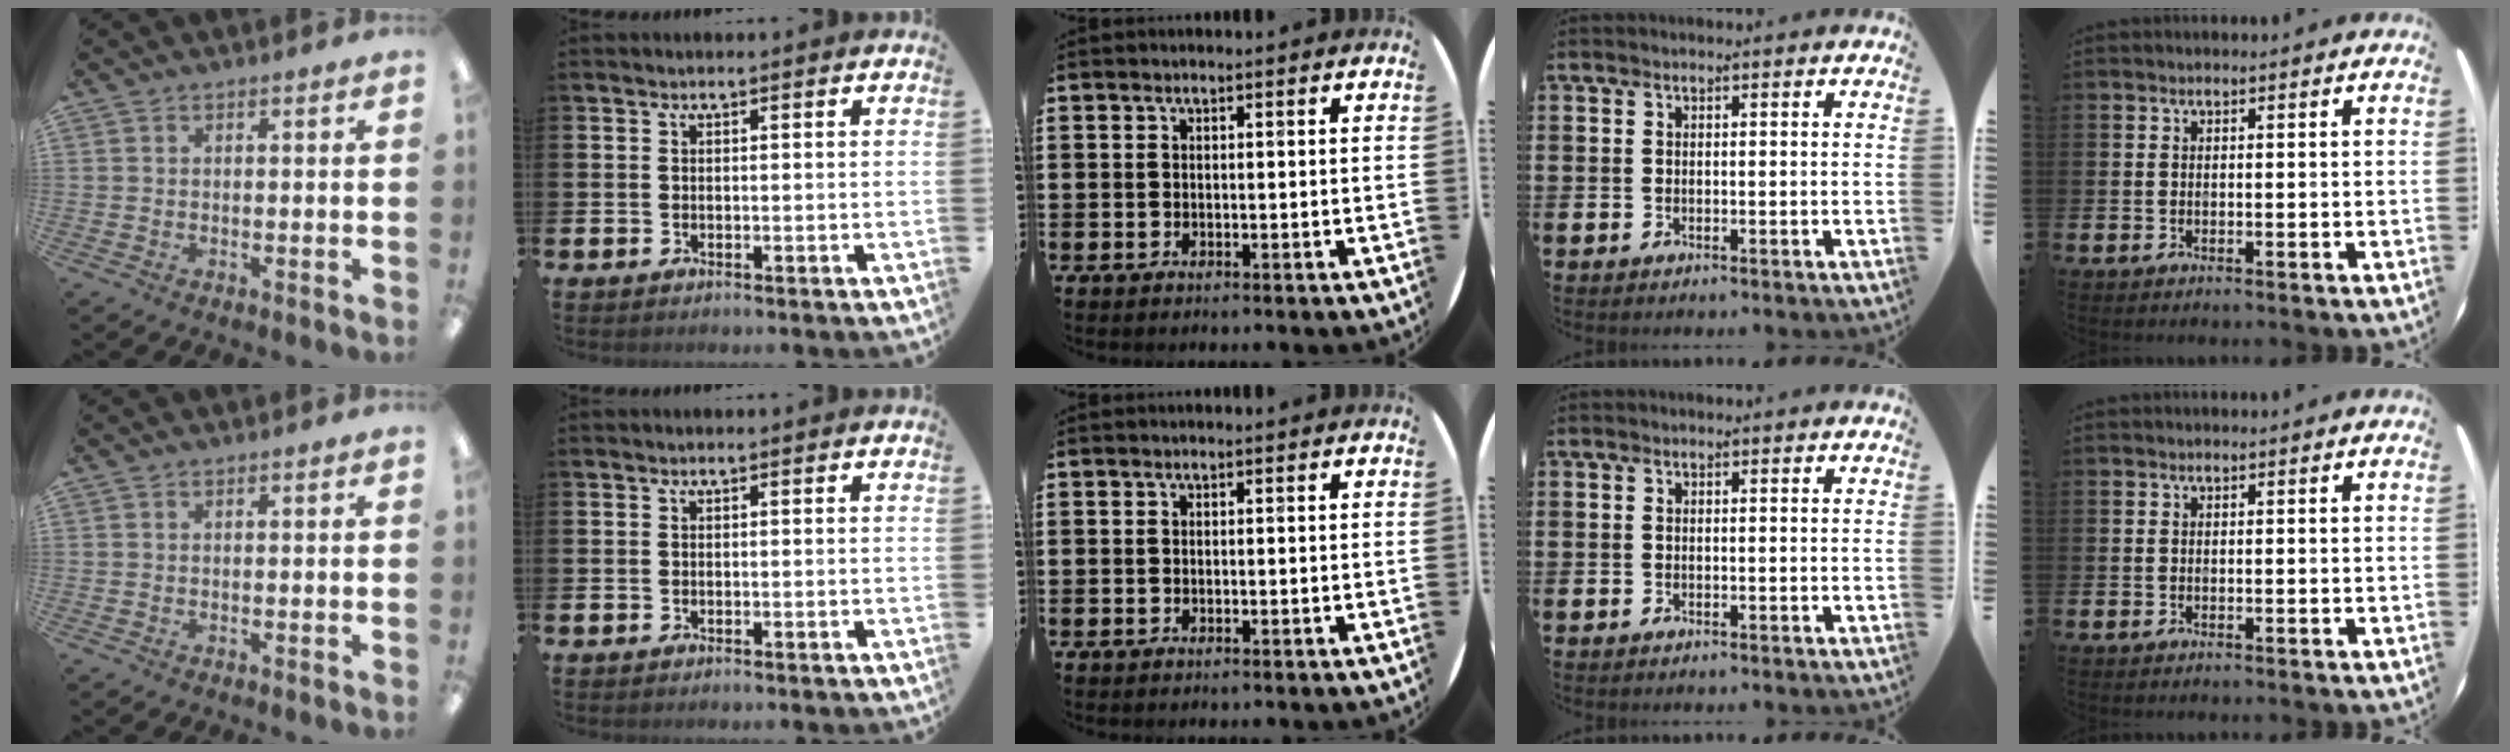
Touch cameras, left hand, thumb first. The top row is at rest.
{}